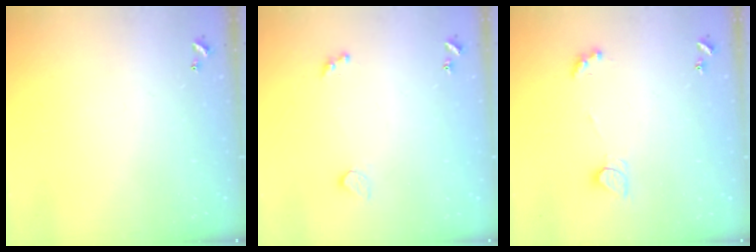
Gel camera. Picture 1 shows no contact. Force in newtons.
{"total": 2.6, "press": 2.2, "slide": 1.2}
{"total": 2.2, "press": 2.2, "slide": 0.4}